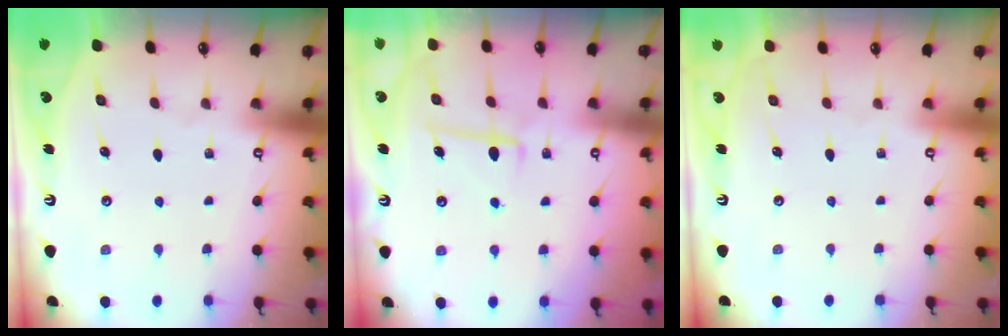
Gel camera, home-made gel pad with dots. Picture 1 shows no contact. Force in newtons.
{"total": 6.0, "press": 5.8, "slide": 1.3}
{"total": 0.0}